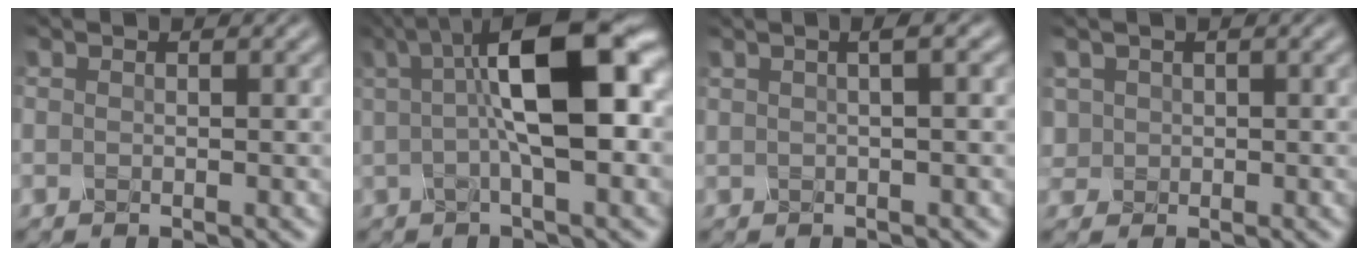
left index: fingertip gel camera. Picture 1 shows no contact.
{"total": 10.2, "force": [1.9, 2.7, 9.6], "torque": [-0.138, 0.019, 0.025]}
{"total": 2.8, "force": [1.1, 1.1, 2.3], "torque": [-0.014, 0.013, -0.003]}
{"total": 1.6, "force": [0.4, 1.5, 0.1], "torque": [0.001, -0.002, 0.008]}